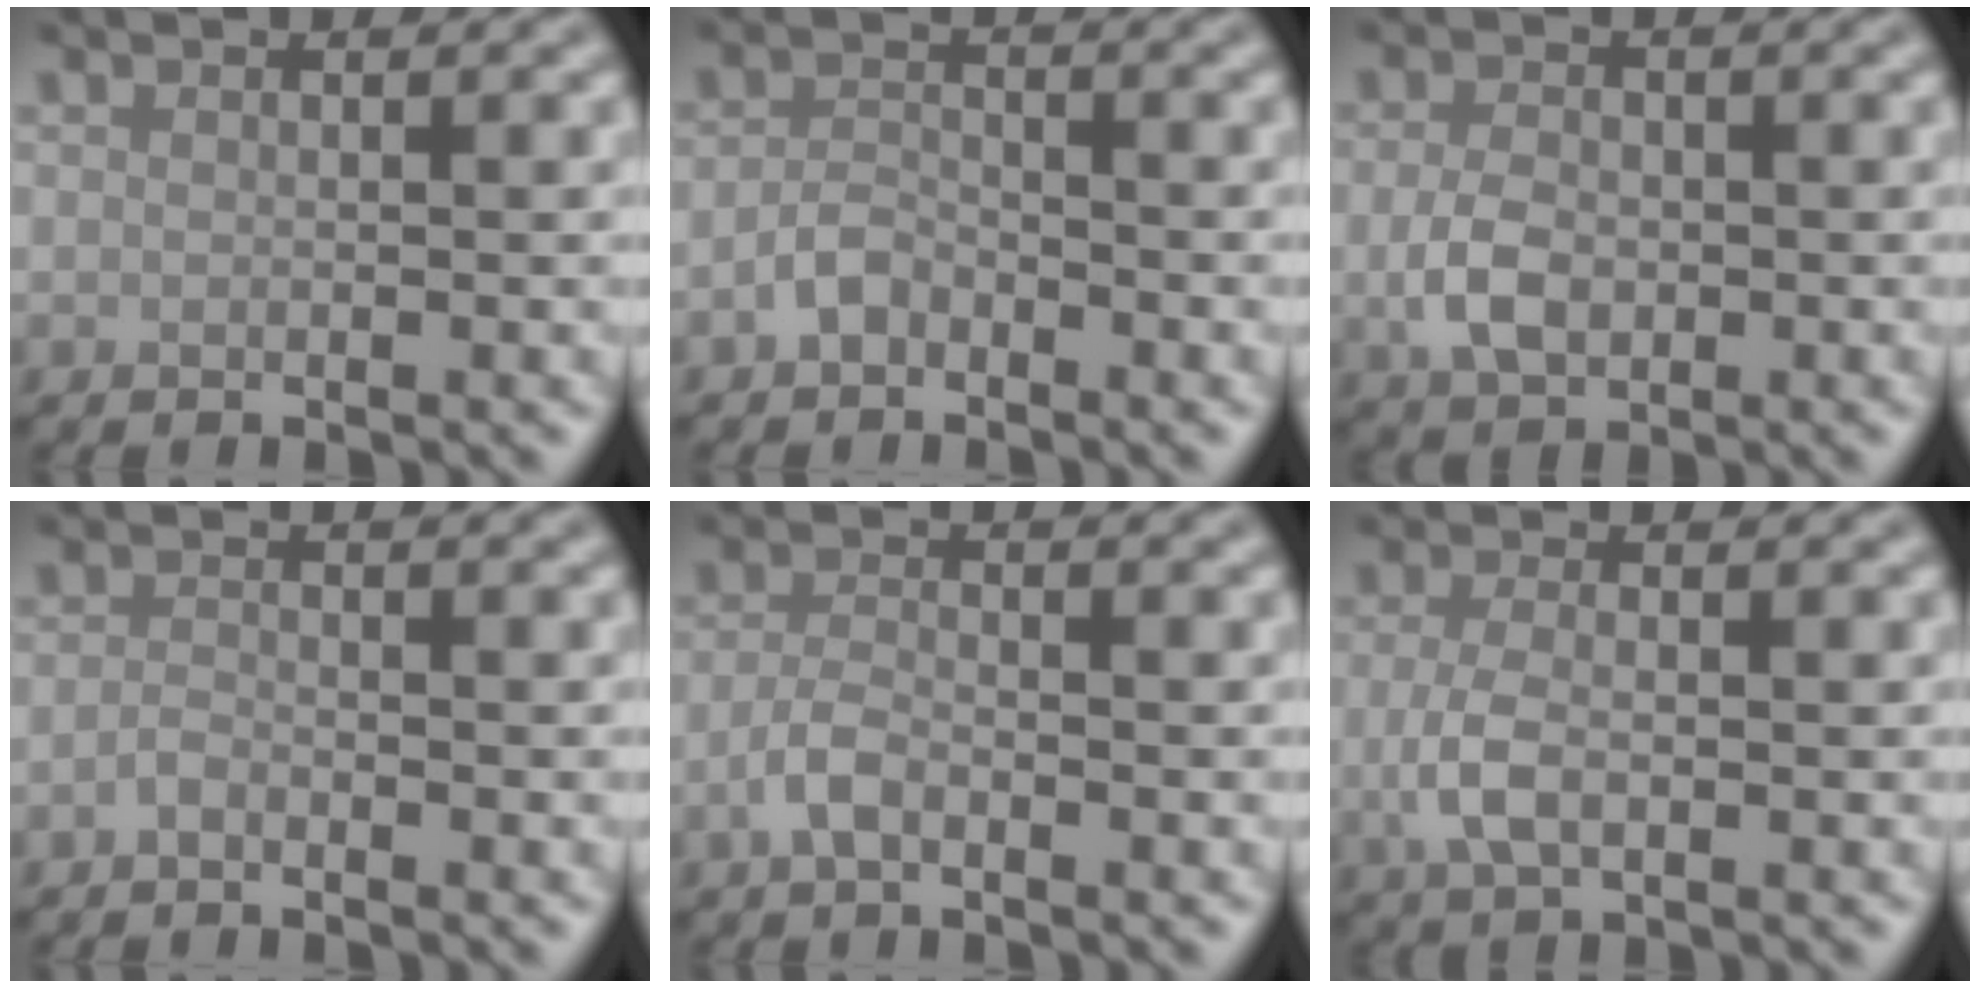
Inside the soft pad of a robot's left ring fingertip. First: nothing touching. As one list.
[{"total": 1.8, "force": [-1.3, 1.0, 0.8], "torque": [-0.014, 0.006, -0.030]}, {"total": 3.2, "force": [-0.5, 2.2, 2.2], "torque": [-0.046, -0.004, -0.012]}, {"total": 0.9, "force": [-0.7, 0.3, 0.5], "torque": [-0.011, 0.000, -0.016]}, {"total": 2.0, "force": [-1.1, 0.8, 1.5], "torque": [-0.032, 0.002, -0.027]}, {"total": 2.9, "force": [-0.5, 1.4, 2.5], "torque": [-0.063, -0.005, -0.012]}]